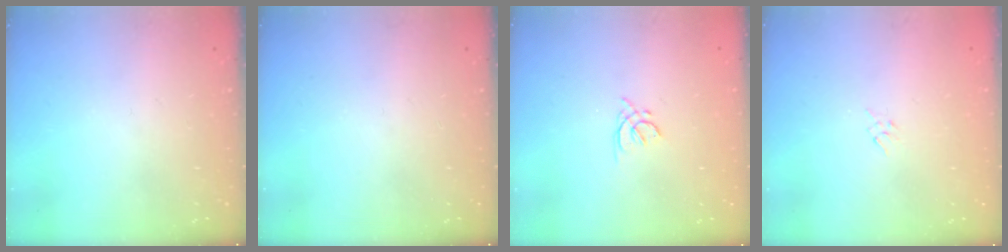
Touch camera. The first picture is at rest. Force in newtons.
{"total": 0.0}
{"total": 1.8, "press": 1.7, "slide": 0.5}
{"total": 1.6, "press": 1.6, "slide": 0.4}